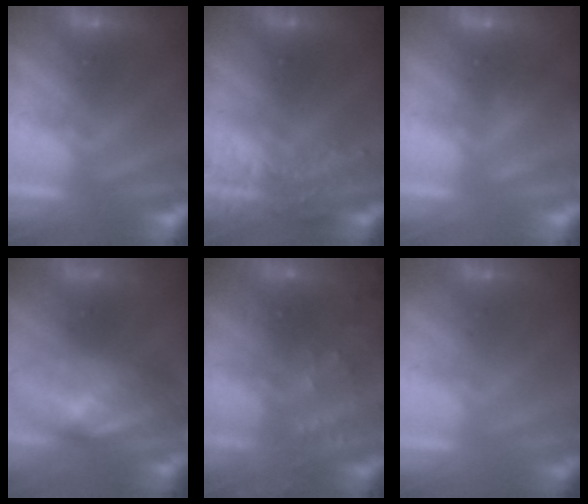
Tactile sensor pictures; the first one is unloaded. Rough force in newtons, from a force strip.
{"total": 3.2}
{"total": 2.1}
{"total": 7.8}
{"total": 7.6}
{"total": 1.3}